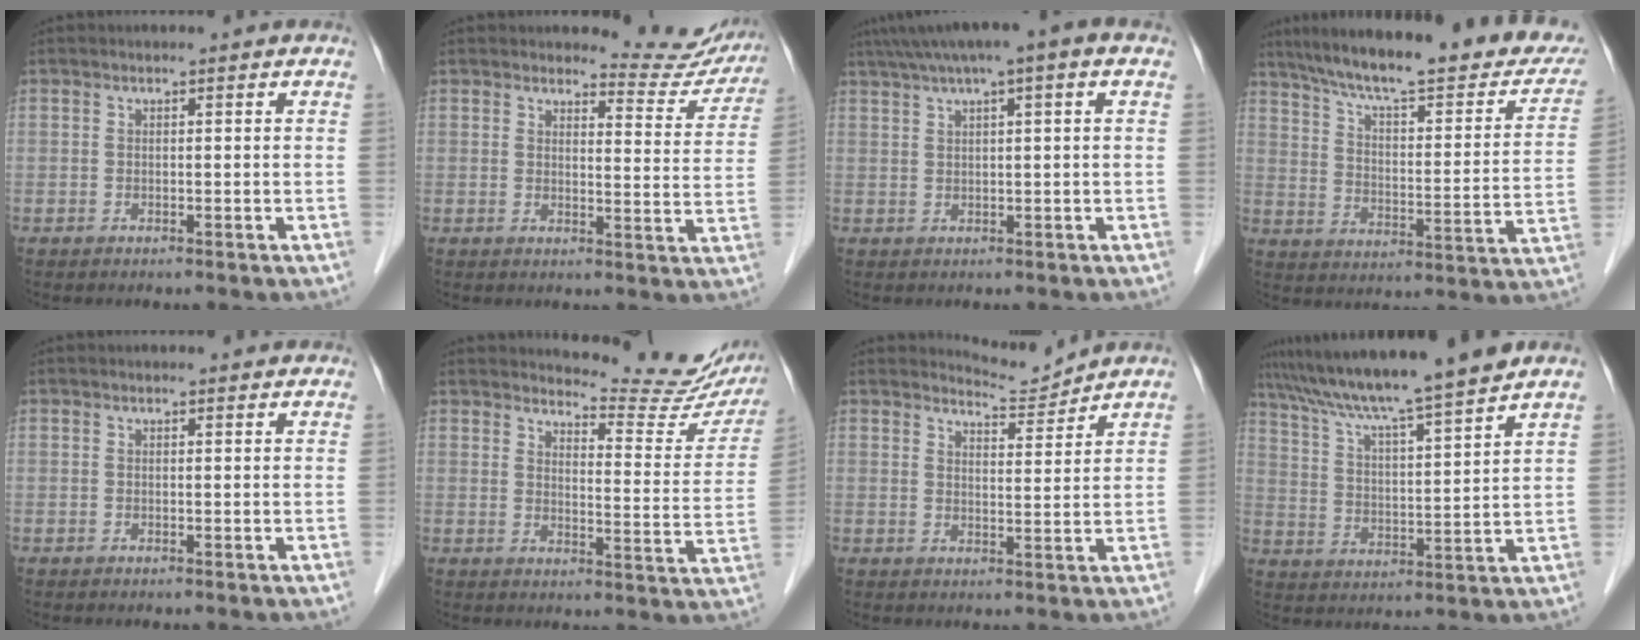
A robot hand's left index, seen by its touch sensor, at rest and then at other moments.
{"total": 8.9, "force": [8.8, 1.5, -0.1], "torque": [0.015, -0.048, 0.086]}
{"total": 8.2, "force": [4.7, 0.4, 6.6], "torque": [-0.110, 0.040, 0.075]}
{"total": 28.0, "force": [22.8, 5.2, 15.4], "torque": [-0.229, -0.018, 0.301]}
{"total": 2.5, "force": [2.3, 0.8, 0.5], "torque": [-0.007, 0.005, 0.015]}
{"total": 14.3, "force": [13.9, 1.4, 3.2], "torque": [-0.037, -0.077, 0.152]}
{"total": 3.9, "force": [3.8, -0.6, -1.0], "torque": [0.004, -0.017, 0.065]}
{"total": 14.9, "force": [13.0, -1.1, 7.3], "torque": [-0.129, 0.010, 0.210]}